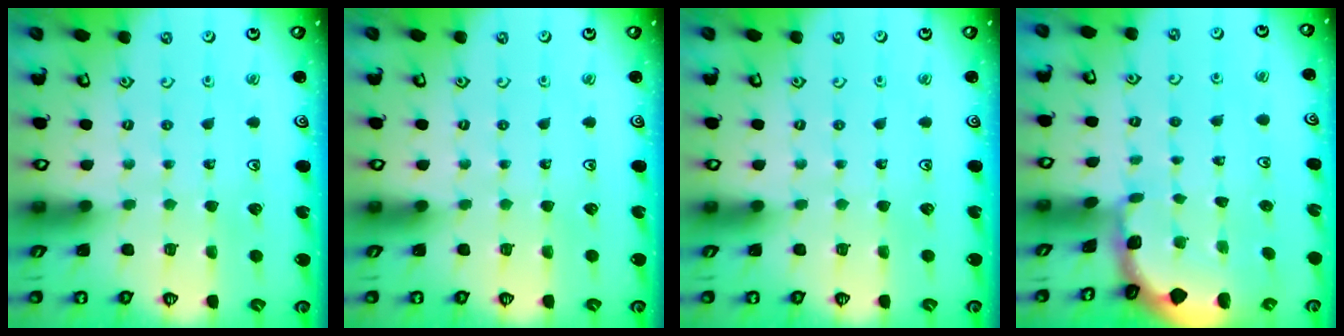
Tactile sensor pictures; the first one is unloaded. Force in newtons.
{"total": 0.0}
{"total": 0.0}
{"total": 0.8, "press": 0.7, "slide": 0.2}